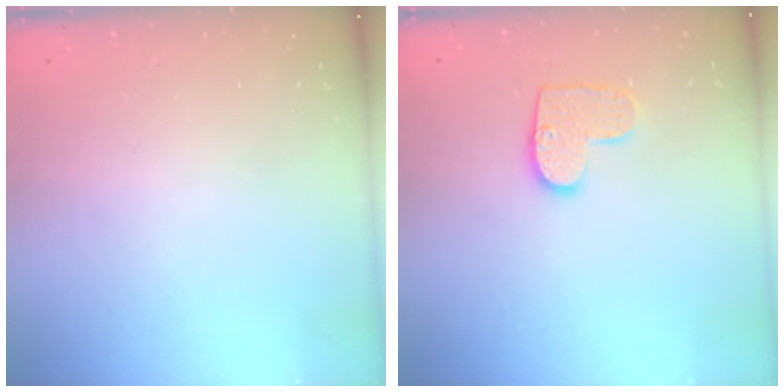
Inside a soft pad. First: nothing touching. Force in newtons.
{"total": 9.8, "press": 9.8, "slide": 0.4}